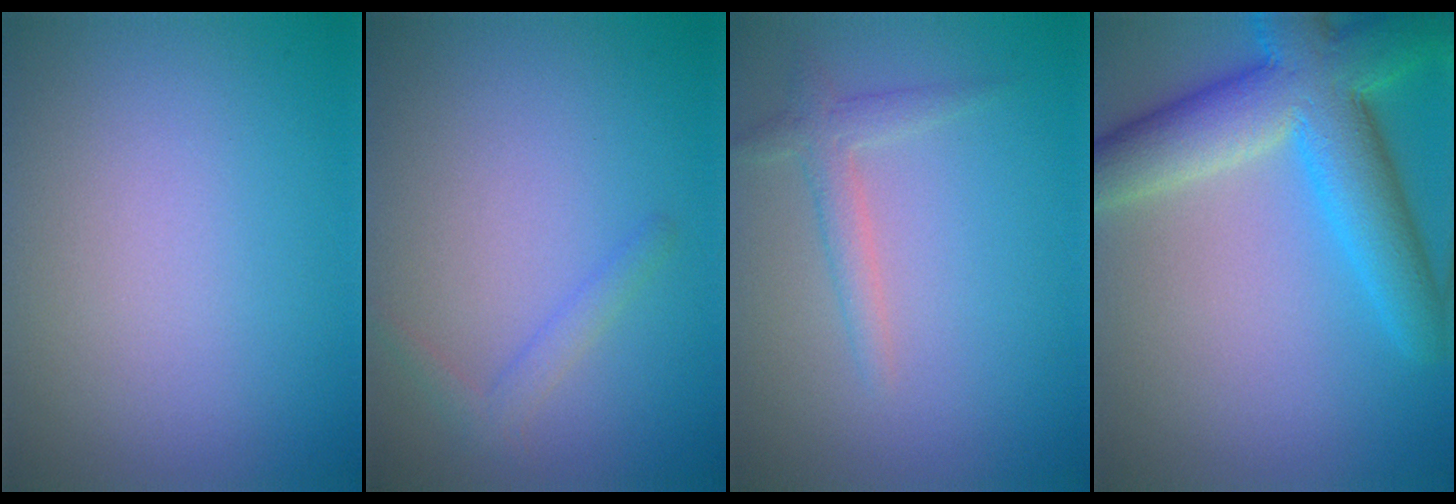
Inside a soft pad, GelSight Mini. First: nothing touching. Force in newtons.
{"total": 1.4, "press": 1.4, "slide": 0.1}
{"total": 2.0, "press": 2.0, "slide": 0.2}
{"total": 9.2, "press": 9.2, "slide": 0.4}